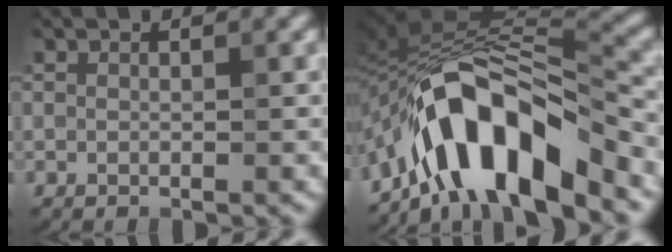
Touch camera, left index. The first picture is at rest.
{"total": 10.4, "force": [-6.3, 3.7, 7.5], "torque": [-0.106, 0.016, -0.115]}